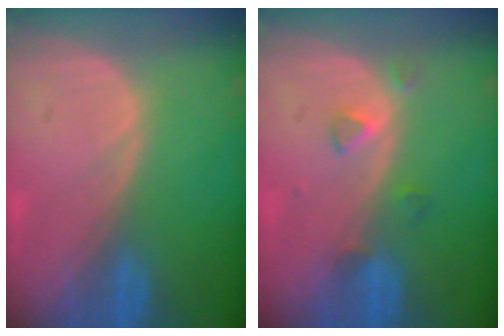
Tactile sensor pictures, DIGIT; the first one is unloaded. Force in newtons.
{"total": 2.5, "press": 2.3, "slide": 0.9}